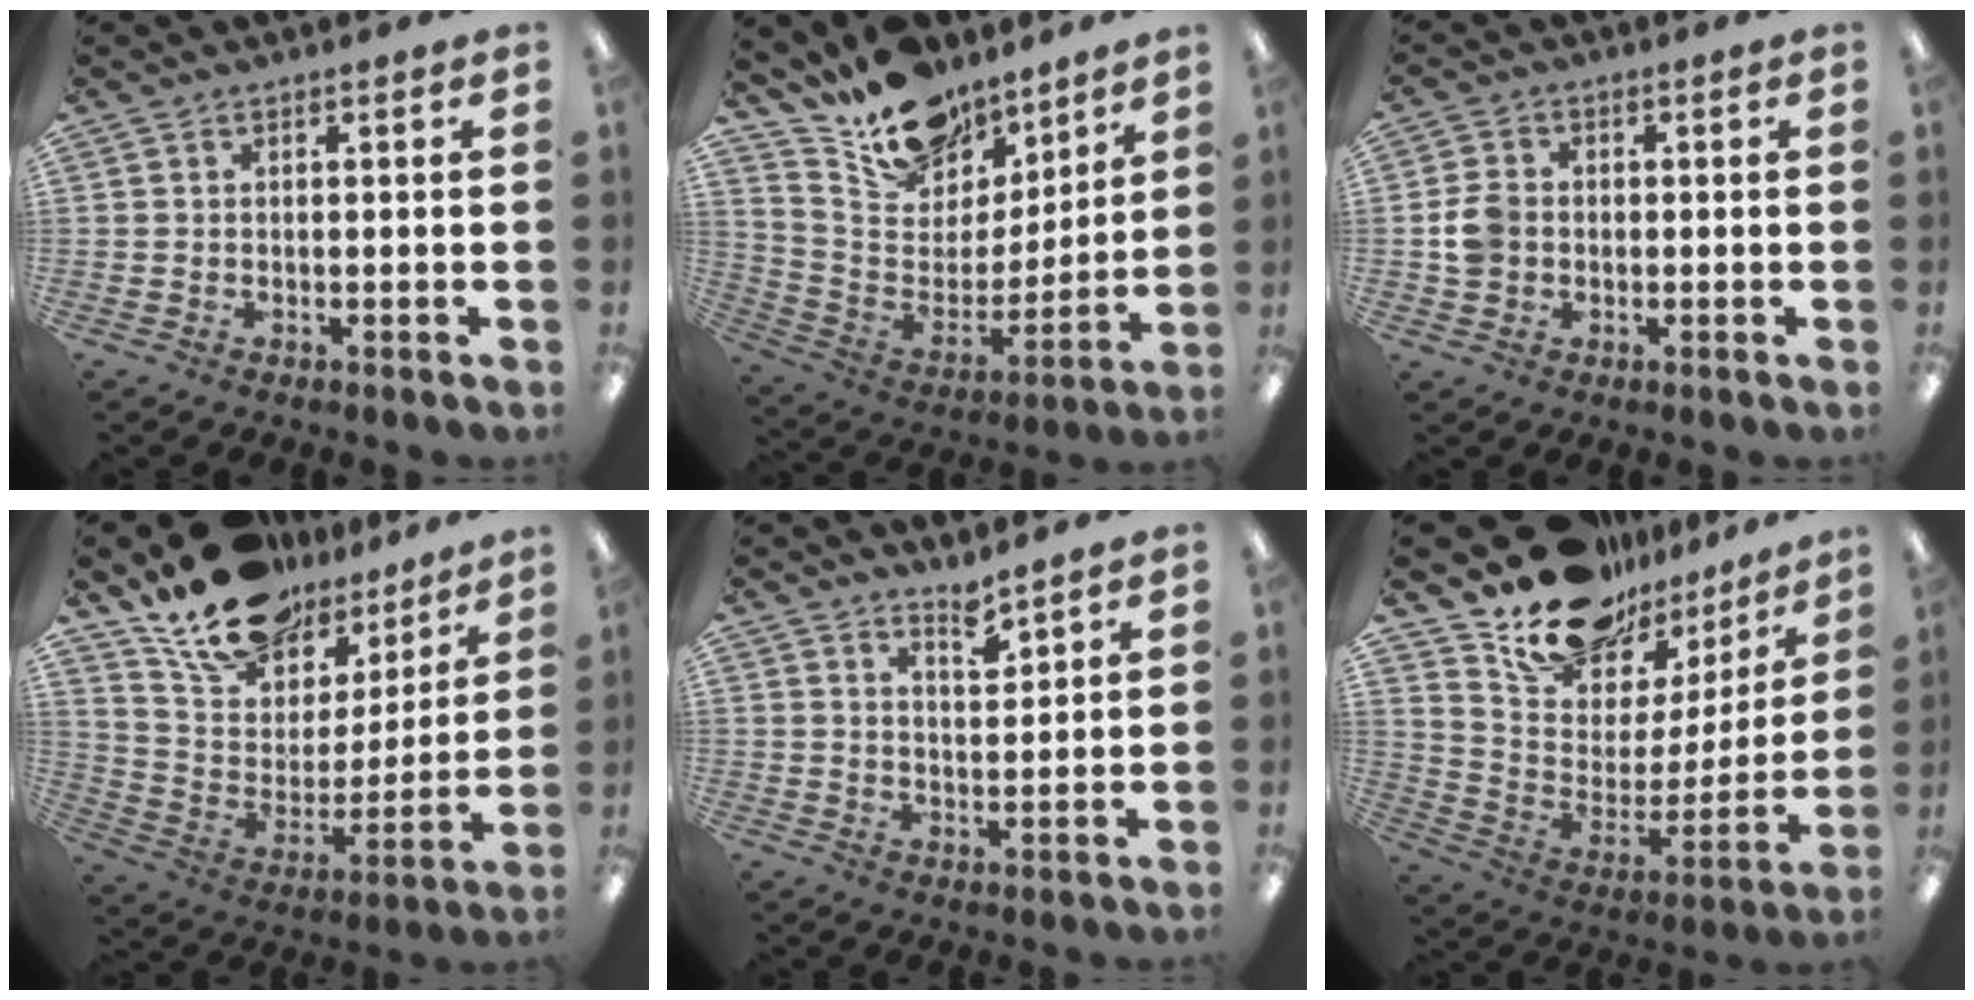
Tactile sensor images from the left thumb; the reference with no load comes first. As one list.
[{"total": 17.4, "force": [14.3, 8.7, 4.6], "torque": [-0.101, -0.108, 0.267]}, {"total": 5.4, "force": [-0.3, 4.6, 2.8], "torque": [-0.050, 0.007, -0.004]}, {"total": 18.0, "force": [14.4, 9.3, 5.6], "torque": [-0.120, -0.100, 0.266]}, {"total": 4.2, "force": [3.9, 0.6, 1.2], "torque": [-0.016, -0.030, 0.069]}, {"total": 17.3, "force": [14.5, 8.4, 4.0], "torque": [-0.080, -0.113, 0.259]}]